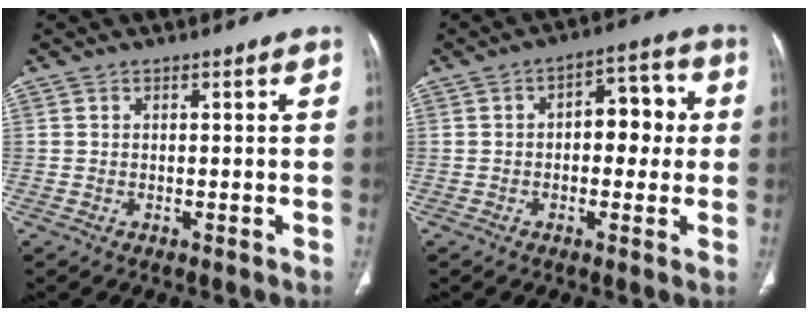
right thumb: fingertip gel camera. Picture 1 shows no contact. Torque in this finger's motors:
{"motor_torque": [-0.05, 0.39, -0.01, 0.21, 0.14]}